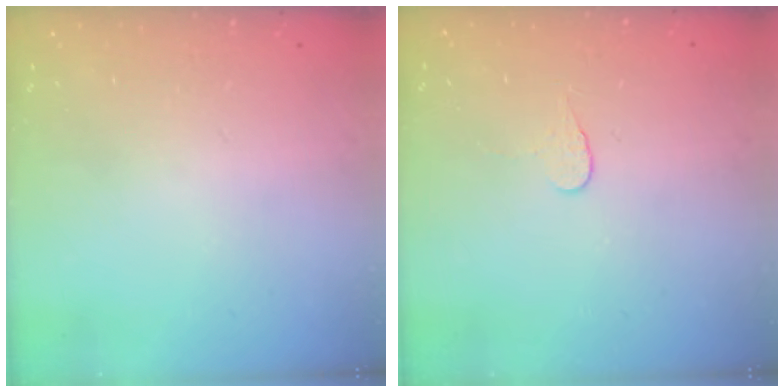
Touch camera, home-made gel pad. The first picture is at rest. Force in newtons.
{"total": 3.9, "press": 3.9, "slide": 0.4}